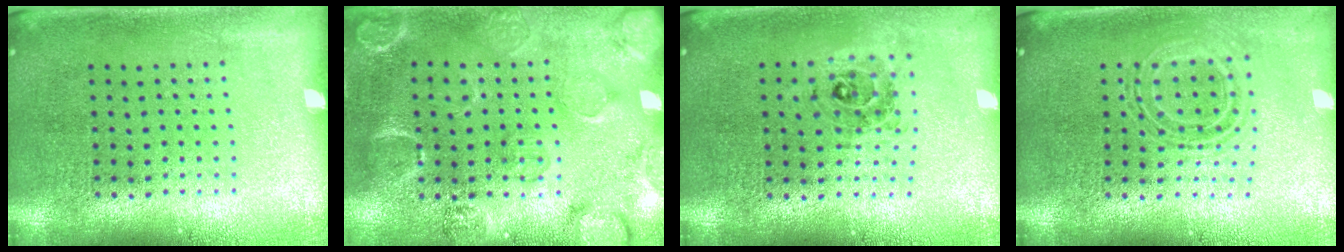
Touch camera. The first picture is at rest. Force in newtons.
{"total": 2.6, "press": 1.9, "slide": 1.8}
{"total": 0.7, "press": 0.7, "slide": 0.2}
{"total": 0.8, "press": 0.7, "slide": 0.3}